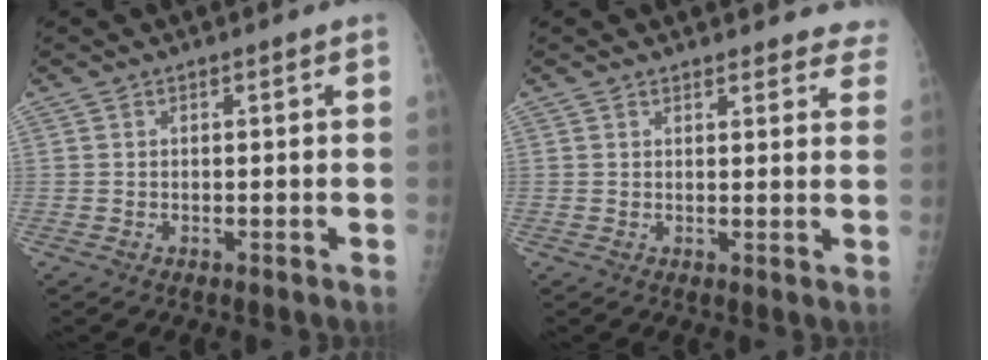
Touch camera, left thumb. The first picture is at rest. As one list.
[{"total": 7.9, "force": [7.3, 2.6, 1.5], "torque": [0.033, -0.025, 0.059]}]